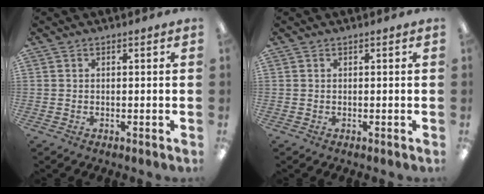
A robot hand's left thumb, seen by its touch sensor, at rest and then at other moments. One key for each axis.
{"total": 0.0}